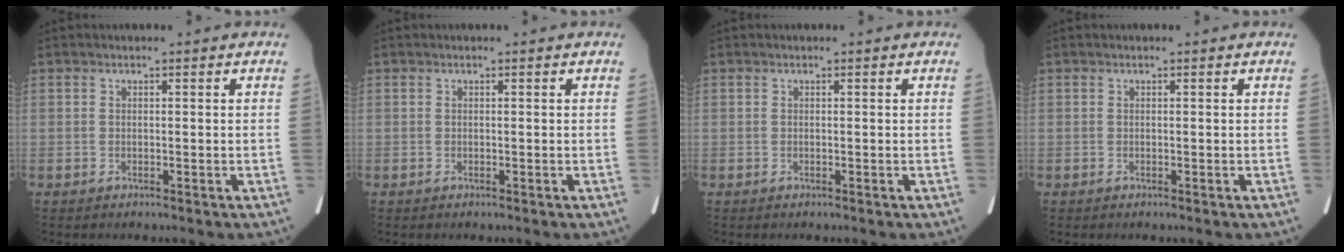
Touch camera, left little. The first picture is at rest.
{"total": 0.0}
{"total": 0.0}
{"total": 0.0}